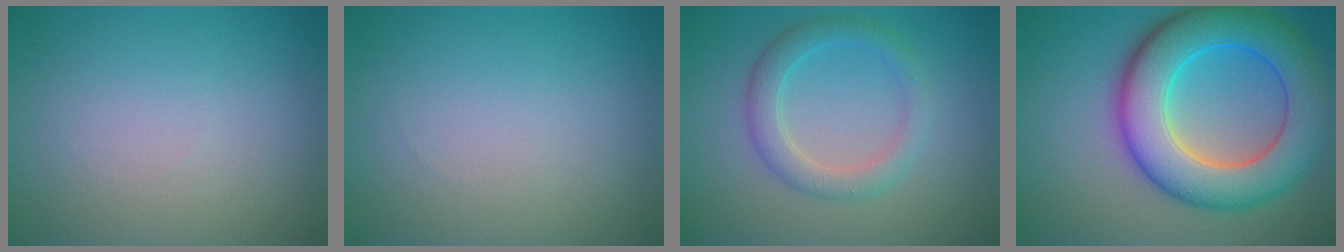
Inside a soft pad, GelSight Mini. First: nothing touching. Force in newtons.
{"total": 0.0}
{"total": 3.1, "press": 3.1, "slide": 0.0}
{"total": 10.6, "press": 10.5, "slide": 0.7}